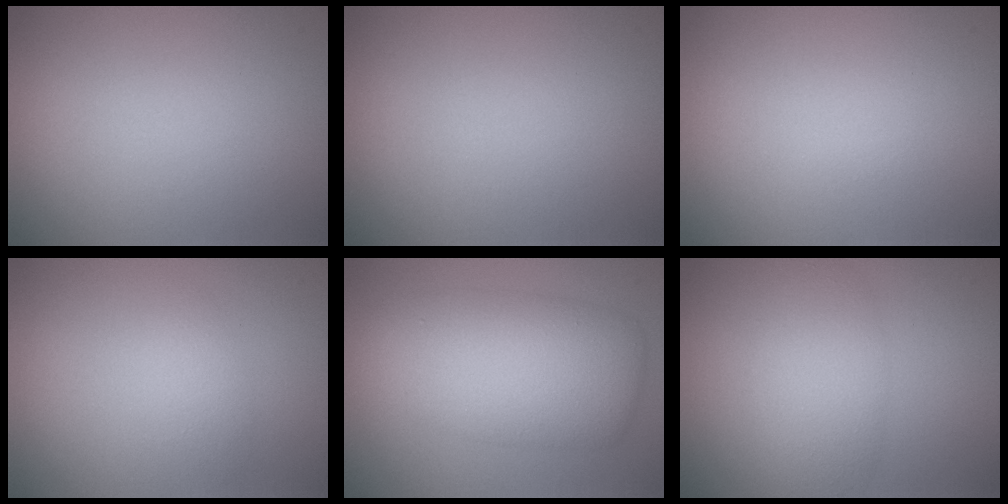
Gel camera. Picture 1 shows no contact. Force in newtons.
{"total": 0.0}
{"total": 0.0}
{"total": 1.4, "press": 1.4, "slide": 0.0}
{"total": 7.9, "press": 7.9, "slide": 0.1}
{"total": 4.2, "press": 4.2, "slide": 0.2}